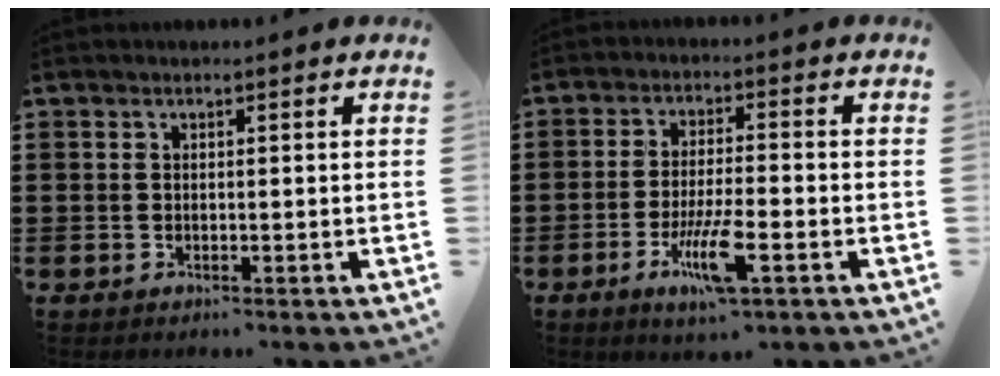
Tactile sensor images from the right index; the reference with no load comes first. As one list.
[{"total": 8.0, "force": [-3.5, 1.5, 7.0], "torque": [-0.143, -0.013, -0.064]}]